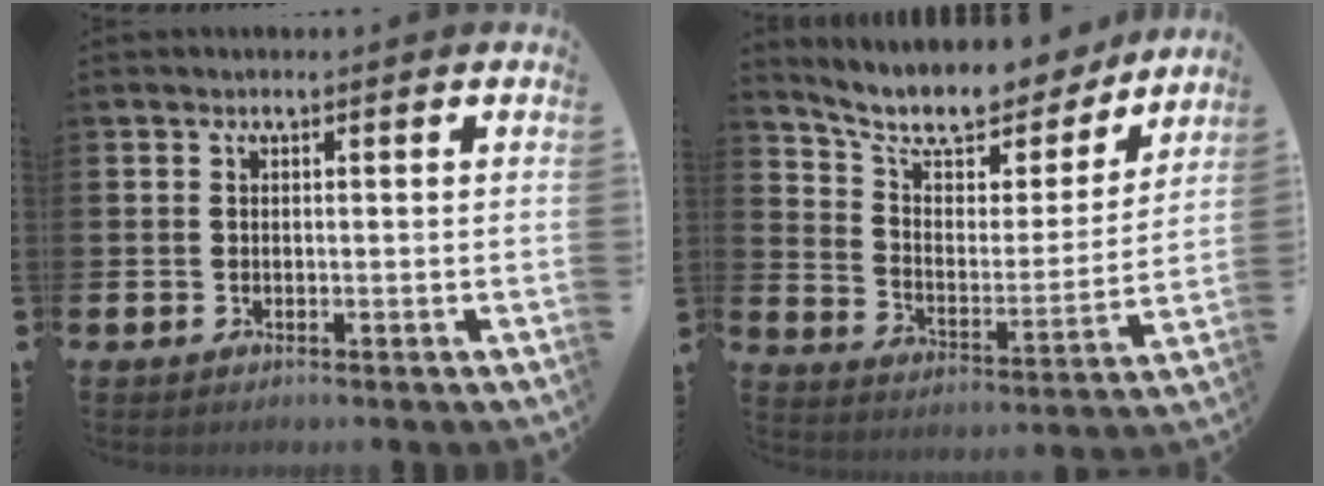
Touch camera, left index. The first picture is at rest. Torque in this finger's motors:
{"motor_torque": [1.15, -0.99, 0.31, 0.21]}